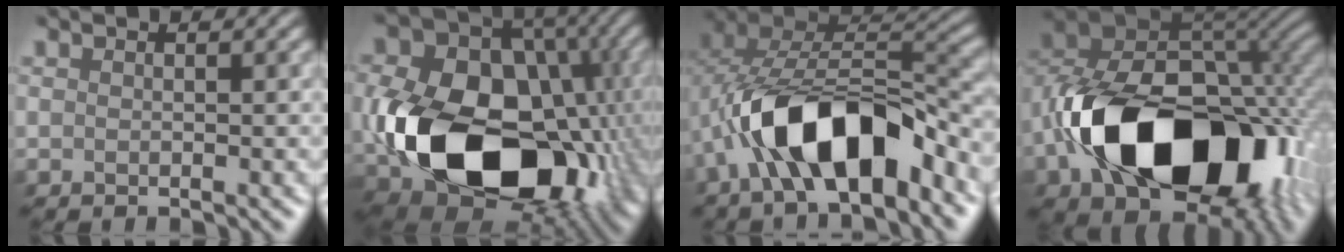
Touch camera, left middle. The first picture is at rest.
{"total": 19.5, "force": [-3.7, 14.1, 13.0], "torque": [-0.259, -0.029, -0.048]}
{"total": 10.7, "force": [-4.7, 4.9, 8.3], "torque": [-0.147, 0.014, -0.076]}
{"total": 17.6, "force": [-6.2, 11.2, 12.1], "torque": [-0.223, -0.007, -0.096]}